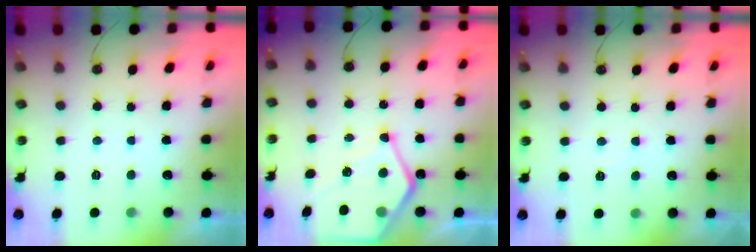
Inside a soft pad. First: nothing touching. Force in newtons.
{"total": 11.8, "press": 11.8, "slide": 1.0}
{"total": 4.0, "press": 3.9, "slide": 0.6}